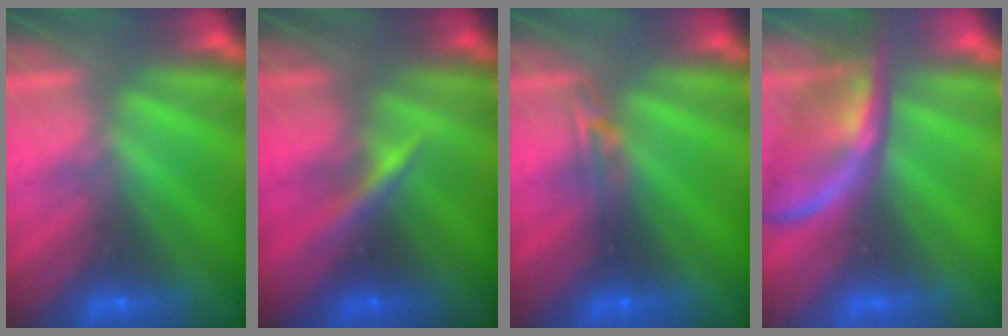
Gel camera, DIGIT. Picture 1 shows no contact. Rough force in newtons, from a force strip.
{"total": 2.9}
{"total": 2.4}
{"total": 2.3}